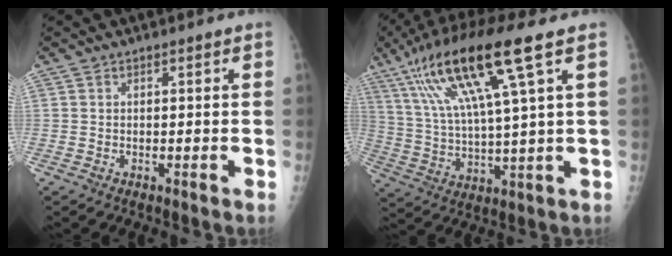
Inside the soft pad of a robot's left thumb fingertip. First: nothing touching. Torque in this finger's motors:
{"motor_torque": [0.32, 0.42, 1.72, -1.05, 0.56]}